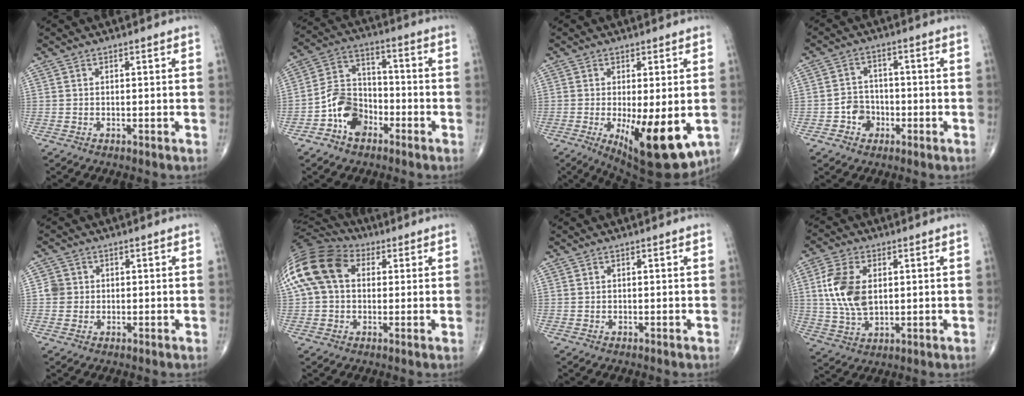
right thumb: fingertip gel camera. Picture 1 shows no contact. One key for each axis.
{"total": 10.3, "fx": -4.8, "fy": 7.1, "fz": 5.6, "tx": -0.081, "ty": 0.042, "tz": -0.094}
{"total": 14.5, "fx": -3.8, "fy": 4.9, "fz": 13.1, "tx": -0.180, "ty": -0.027, "tz": -0.040}
{"total": 5.1, "fx": -1.9, "fy": 4.4, "fz": 1.8, "tx": 0.000, "ty": 0.018, "tz": -0.037}
{"total": 3.0, "fx": 0.1, "fy": 2.9, "fz": 0.6, "tx": 0.010, "ty": 0.006, "tz": -0.001}
{"total": 17.3, "fx": 3.9, "fy": 12.3, "fz": 11.5, "tx": -0.249, "ty": 0.043, "tz": 0.062}
{"total": 0.0}
{"total": 11.1, "fx": 1.8, "fy": 6.8, "fz": 8.7, "tx": -0.174, "ty": -0.004, "tz": 0.038}